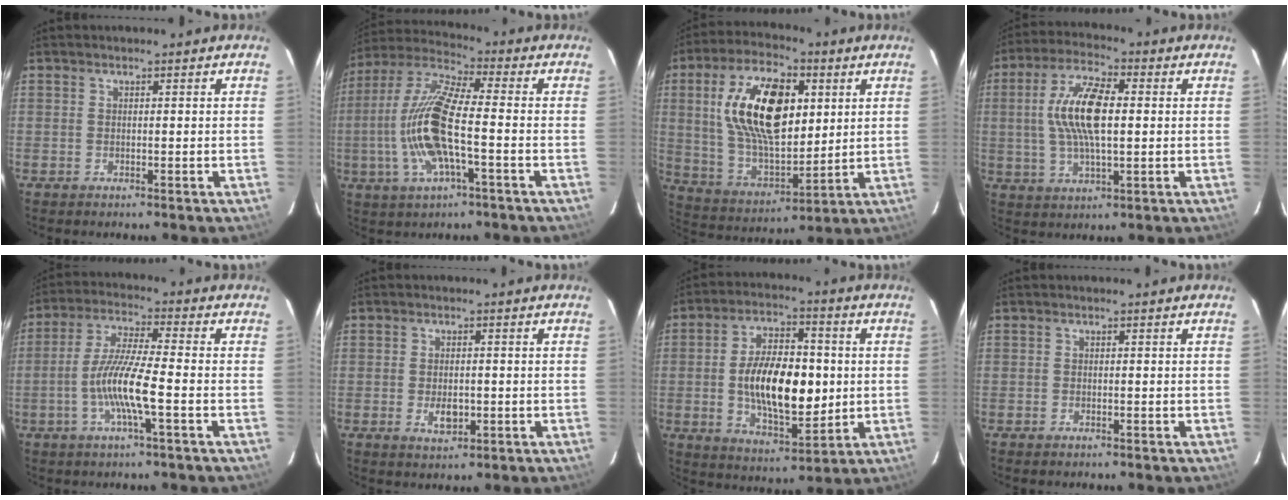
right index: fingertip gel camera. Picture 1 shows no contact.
{"total": 15.6, "force": [-3.0, 3.8, 14.8], "torque": [-0.304, -0.002, -0.063]}
{"total": 21.1, "force": [5.6, 10.9, 17.2], "torque": [-0.328, 0.019, 0.113]}
{"total": 12.2, "force": [1.2, 4.4, 11.4], "torque": [-0.225, 0.013, 0.019]}
{"total": 10.0, "force": [-3.1, 0.3, 9.6], "torque": [-0.197, 0.001, -0.060]}
{"total": 4.1, "force": [-1.0, 2.5, 3.2], "torque": [-0.056, -0.005, -0.012]}
{"total": 16.4, "force": [-0.4, 7.9, 14.4], "torque": [-0.253, 0.007, 0.003]}
{"total": 0.8, "force": [-0.6, 0.4, 0.3], "torque": [-0.007, 0.000, -0.012]}